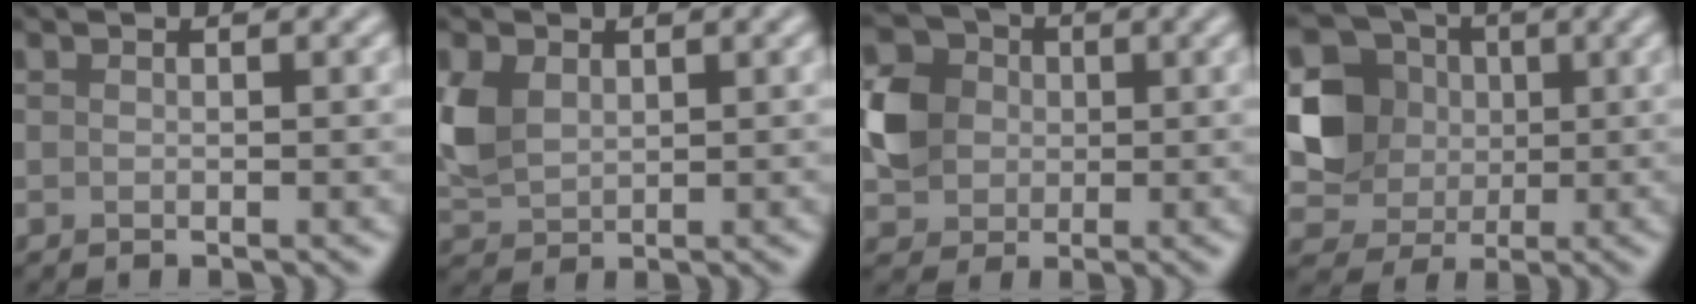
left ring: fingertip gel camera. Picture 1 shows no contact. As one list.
[{"total": 3.5, "force": [1.1, 2.5, 2.2], "torque": [-0.060, 0.001, 0.025]}, {"total": 4.2, "force": [0.1, 3.8, 1.8], "torque": [-0.029, 0.006, 0.001]}, {"total": 5.8, "force": [0.6, 5.3, 2.3], "torque": [-0.047, 0.001, 0.009]}]